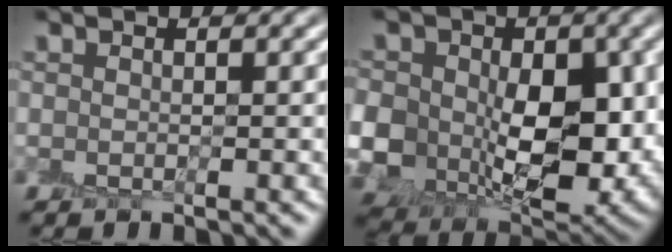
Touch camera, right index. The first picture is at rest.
{"total": 13.6, "force": [-0.4, 9.9, 9.3], "torque": [-0.178, -0.035, 0.014]}